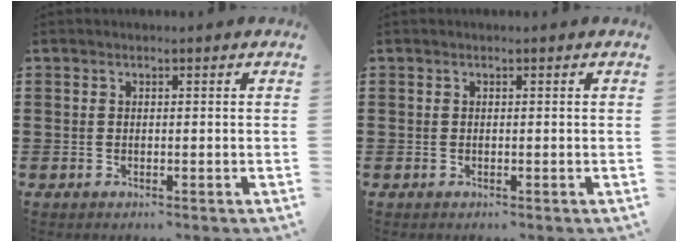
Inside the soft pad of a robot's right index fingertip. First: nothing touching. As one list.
[{"total": 0.0}]